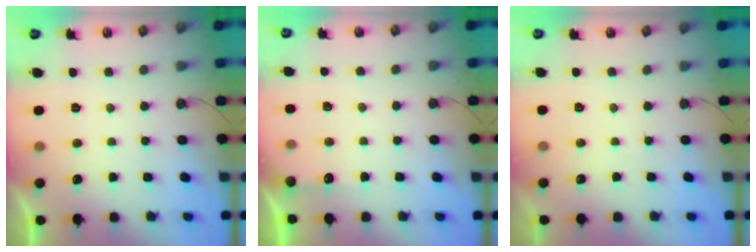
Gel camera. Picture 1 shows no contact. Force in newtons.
{"total": 4.9, "press": 4.9, "slide": 0.5}
{"total": 0.0}